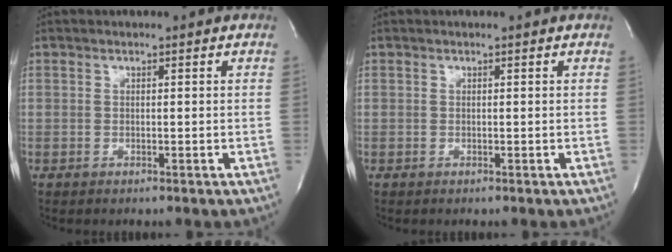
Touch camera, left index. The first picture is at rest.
{"total": 0.0}